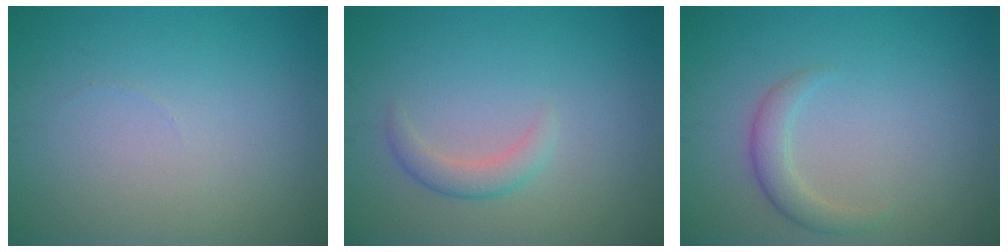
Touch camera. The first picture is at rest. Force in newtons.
{"total": 1.7, "press": 1.7, "slide": 0.1}
{"total": 2.0, "press": 2.0, "slide": 0.1}